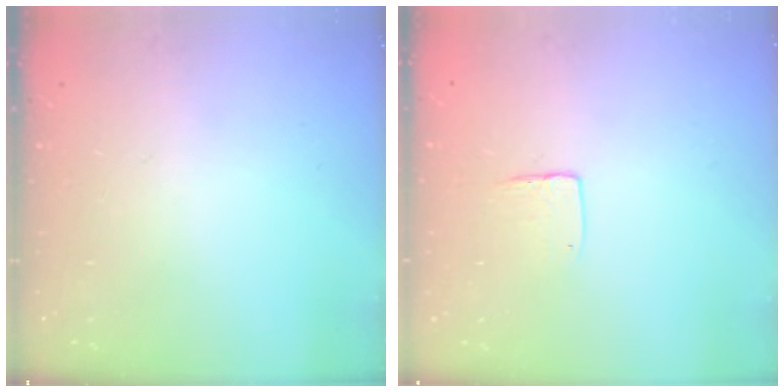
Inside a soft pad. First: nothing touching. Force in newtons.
{"total": 4.3, "press": 4.3, "slide": 0.4}